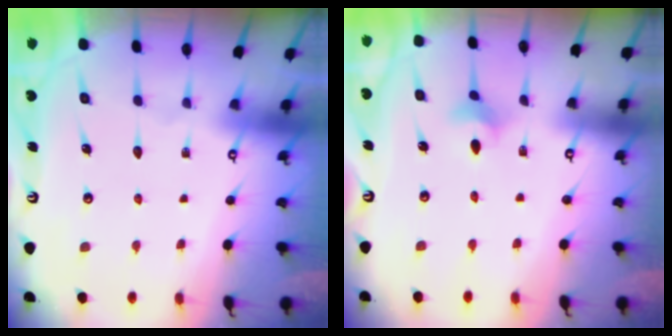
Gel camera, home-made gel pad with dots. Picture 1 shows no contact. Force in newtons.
{"total": 3.9, "press": 3.7, "slide": 1.0}